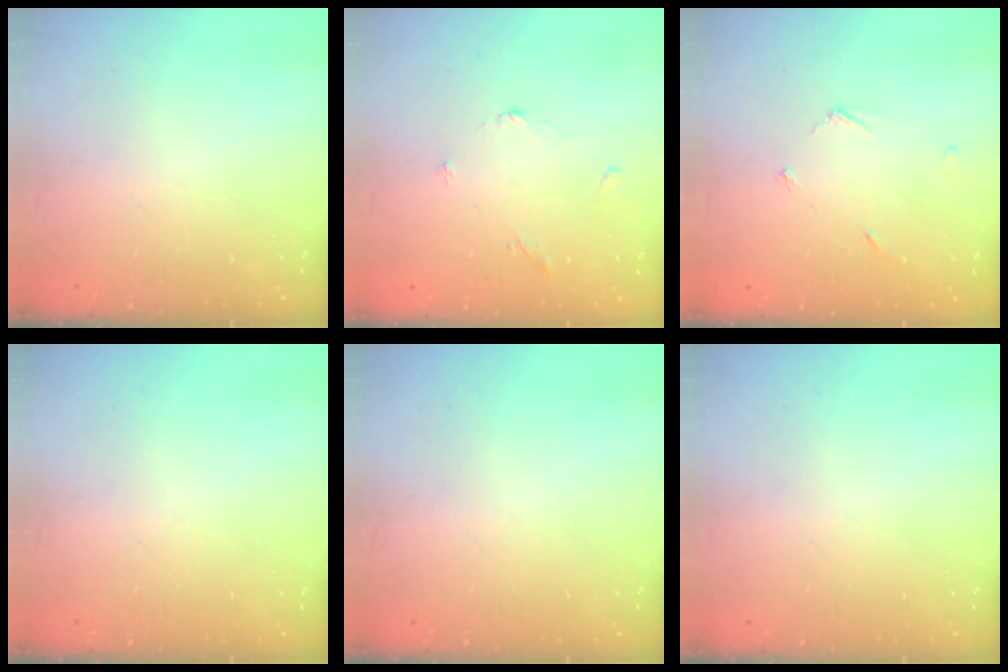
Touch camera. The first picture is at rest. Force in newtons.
{"total": 3.0, "press": 2.9, "slide": 0.5}
{"total": 3.4, "press": 3.4, "slide": 0.3}
{"total": 0.0}
{"total": 0.0}
{"total": 0.0}